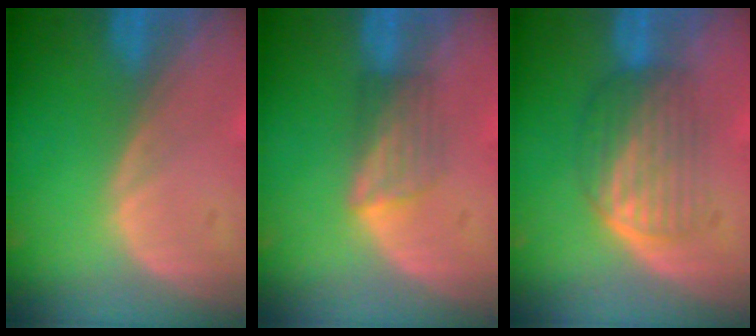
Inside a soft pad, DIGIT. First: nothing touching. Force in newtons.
{"total": 3.5, "press": 3.2, "slide": 1.4}
{"total": 5.8, "press": 5.5, "slide": 2.0}